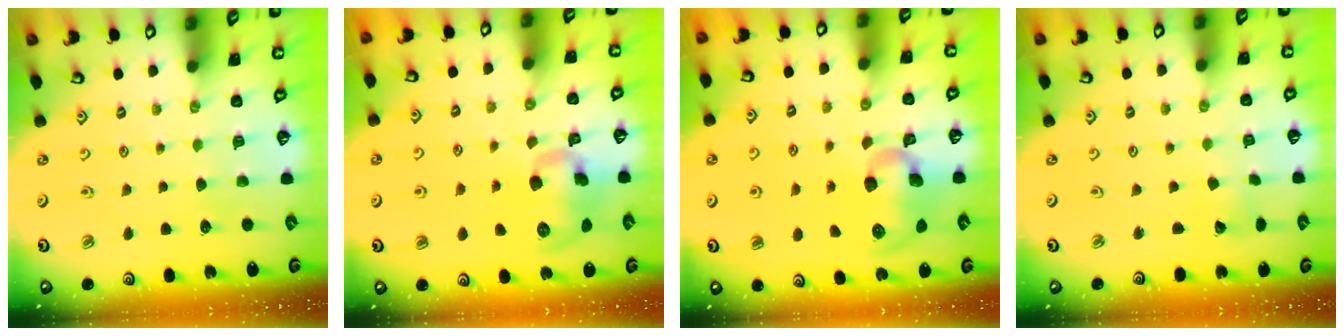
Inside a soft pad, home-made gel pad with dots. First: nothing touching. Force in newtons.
{"total": 10.7, "press": 10.5, "slide": 1.8}
{"total": 12.6, "press": 12.4, "slide": 2.0}
{"total": 2.7, "press": 2.7, "slide": 0.2}